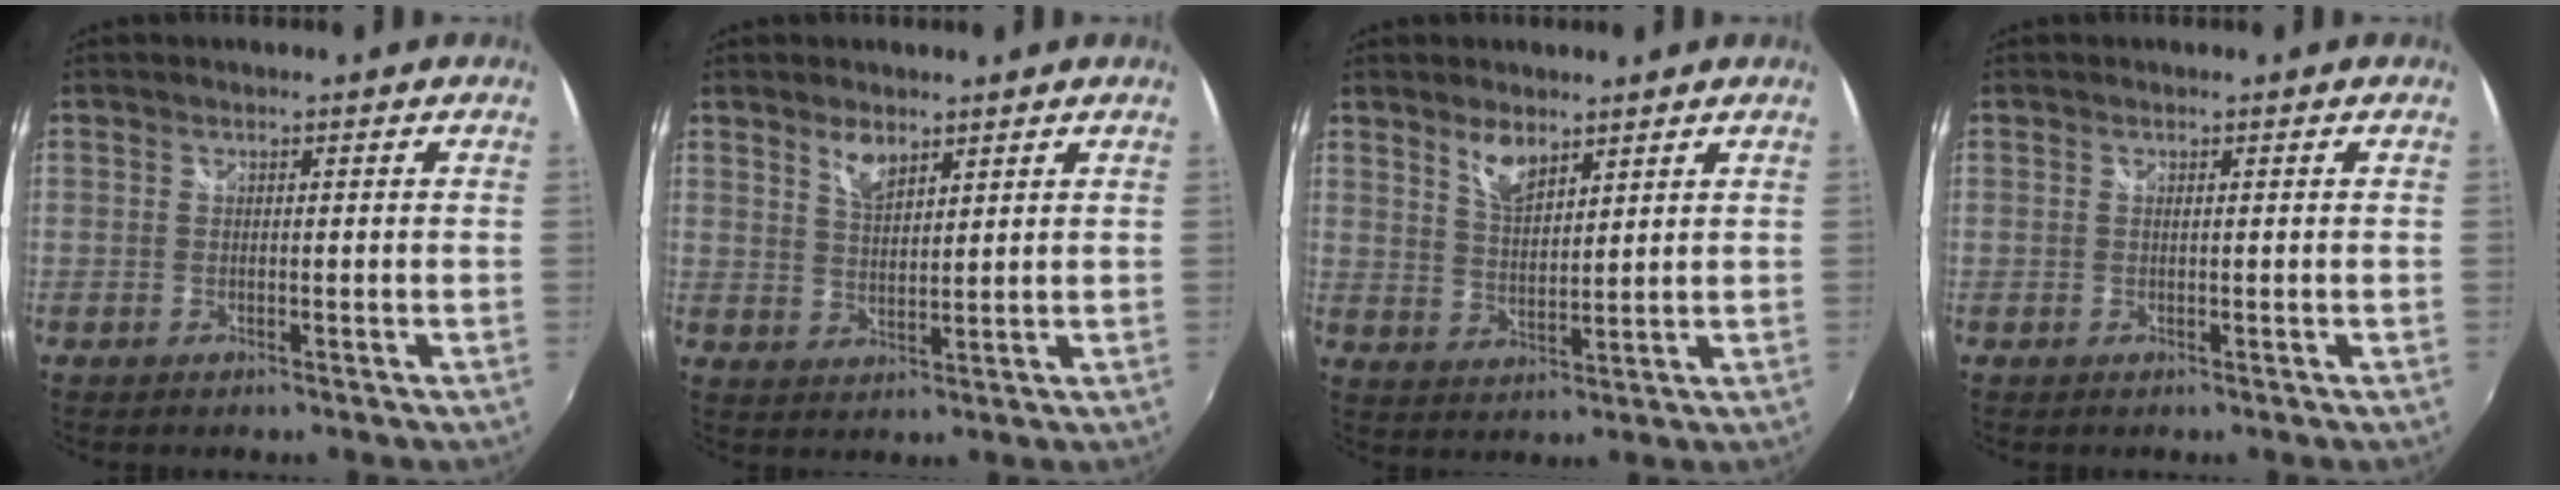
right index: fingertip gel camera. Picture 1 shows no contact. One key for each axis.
{"total": 4.2, "fx": 2.9, "fy": 1.7, "fz": 2.4, "tx": -0.040, "ty": -0.002, "tz": 0.054}
{"total": 5.2, "fx": 3.8, "fy": 2.0, "fz": 3.0, "tx": -0.051, "ty": -0.002, "tz": 0.072}
{"total": 0.0}